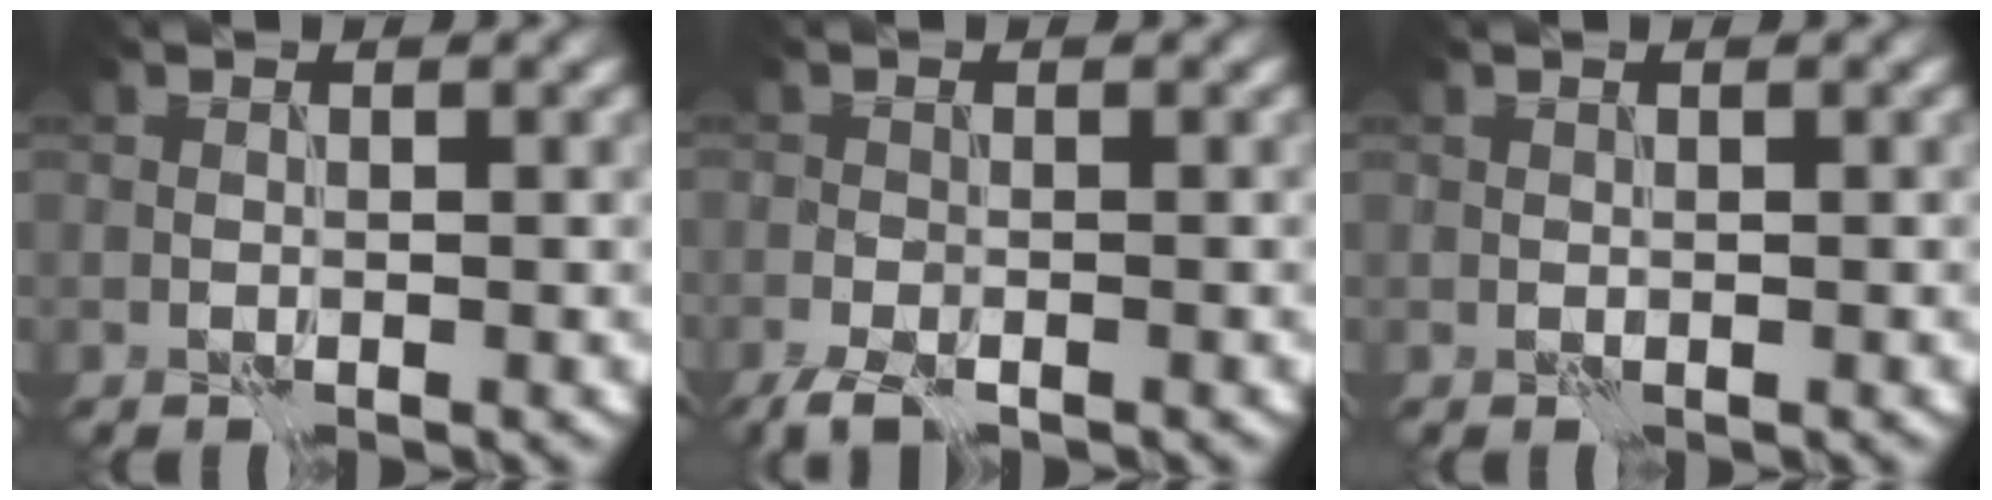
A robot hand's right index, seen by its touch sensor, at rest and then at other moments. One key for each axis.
{"total": 2.7, "fx": -2.1, "fy": 0.6, "fz": 1.6, "tx": -0.031, "ty": -0.006, "tz": -0.042}
{"total": 0.0}